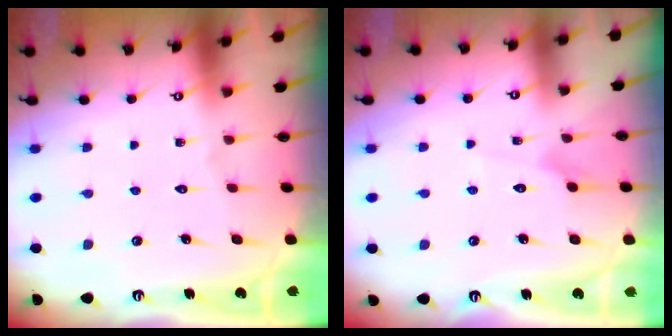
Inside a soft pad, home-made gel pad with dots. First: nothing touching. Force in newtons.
{"total": 2.7, "press": 2.7, "slide": 0.3}